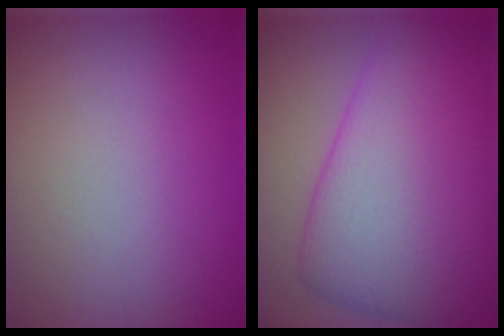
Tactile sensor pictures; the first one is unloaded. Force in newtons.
{"total": 11.0, "press": 11.0, "slide": 0.2}